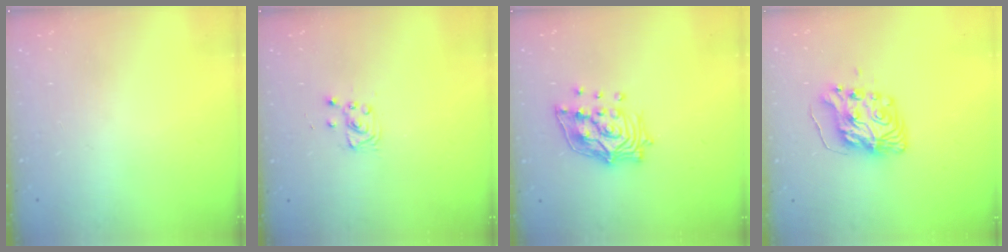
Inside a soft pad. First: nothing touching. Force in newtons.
{"total": 4.4, "press": 4.4, "slide": 0.5}
{"total": 14.8, "press": 14.6, "slide": 2.2}
{"total": 10.1, "press": 10.0, "slide": 1.1}